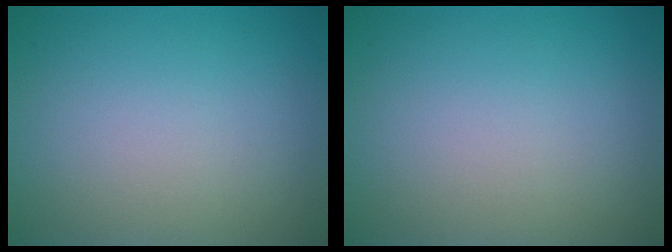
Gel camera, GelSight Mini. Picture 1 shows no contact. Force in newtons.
{"total": 0.0}